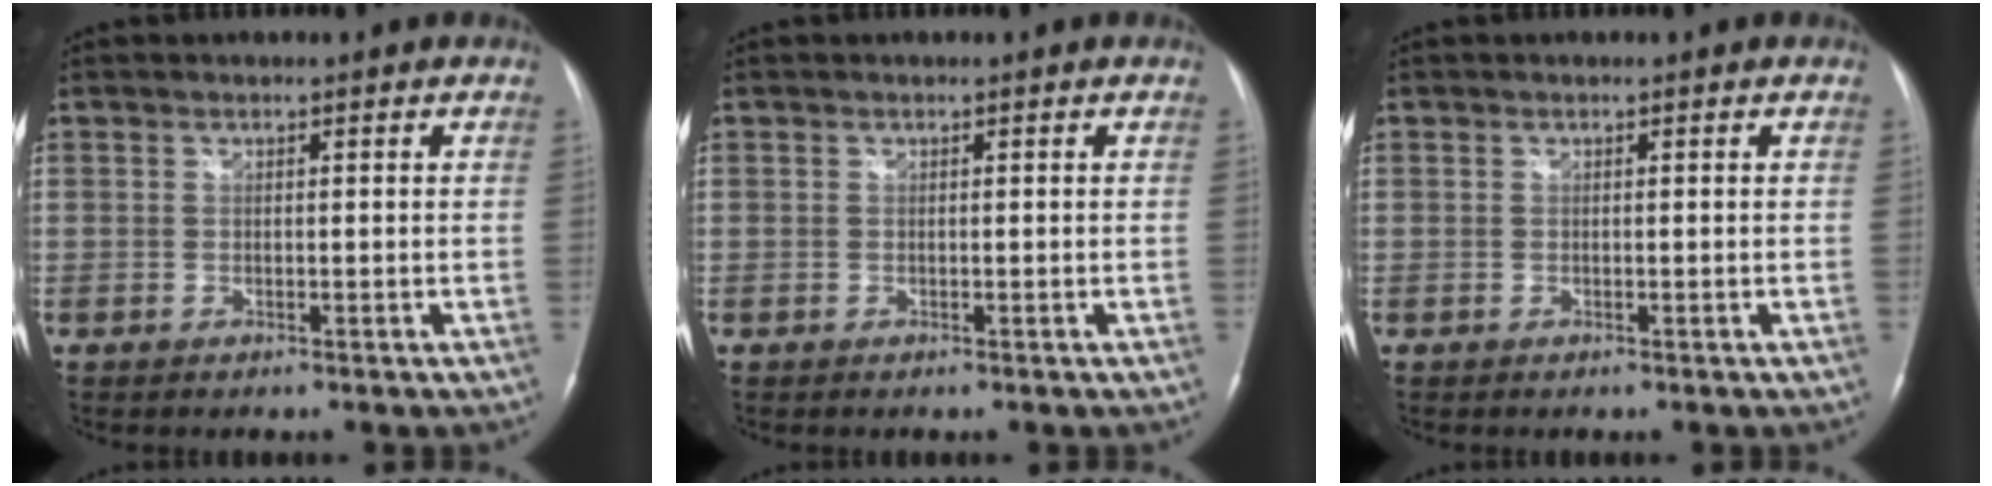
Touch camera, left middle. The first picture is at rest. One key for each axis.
{"total": 0.0}
{"total": 0.0}